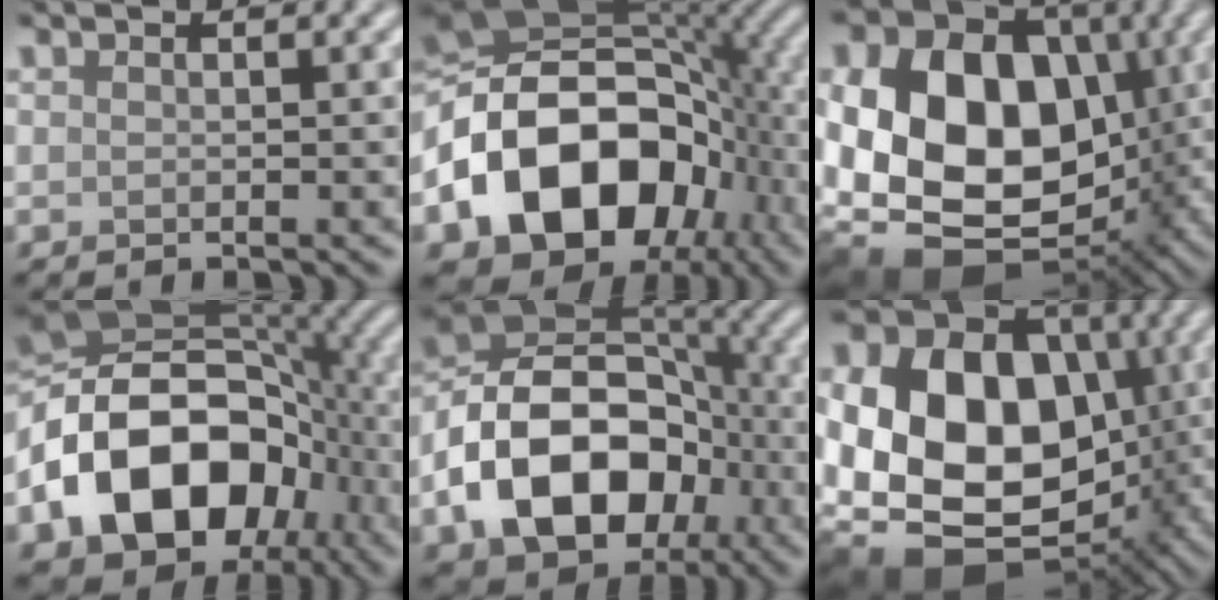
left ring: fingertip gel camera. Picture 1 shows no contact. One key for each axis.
{"total": 17.6, "fx": -4.7, "fy": 12.8, "fz": 11.1, "tx": -0.190, "ty": 0.001, "tz": -0.092}
{"total": 18.2, "fx": -1.2, "fy": 13.3, "fz": 12.3, "tx": -0.211, "ty": 0.000, "tz": -0.019}
{"total": 16.0, "fx": -5.0, "fy": 11.4, "fz": 10.0, "tx": -0.176, "ty": -0.002, "tz": -0.098}
{"total": 13.3, "fx": -4.3, "fy": 9.4, "fz": 8.3, "tx": -0.146, "ty": -0.001, "tz": -0.084}
{"total": 18.1, "fx": -1.9, "fy": 13.6, "fz": 11.9, "tx": -0.209, "ty": -0.002, "tz": -0.030}